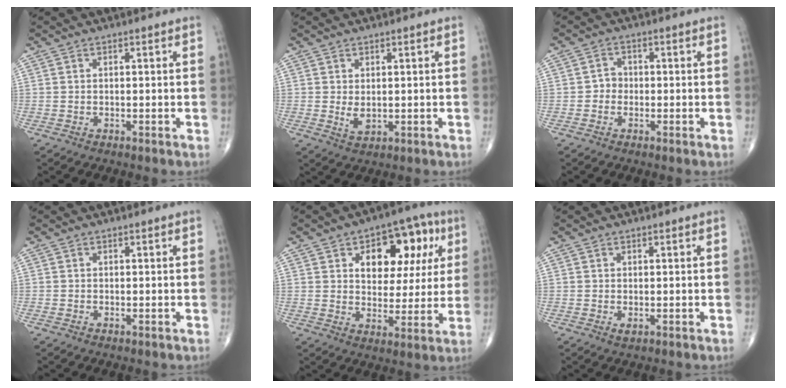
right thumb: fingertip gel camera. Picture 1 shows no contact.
{"total": 2.4, "force": [0.2, 1.4, 2.0], "torque": [-0.033, -0.008, 0.011]}
{"total": 2.2, "force": [-0.7, 2.0, 0.8], "torque": [0.002, 0.008, -0.021]}
{"total": 0.0}
{"total": 14.0, "force": [5.1, 8.5, 9.8], "torque": [-0.082, 0.002, 0.073]}
{"total": 0.7, "force": [0.0, 0.4, 0.7], "torque": [-0.010, -0.002, 0.001]}